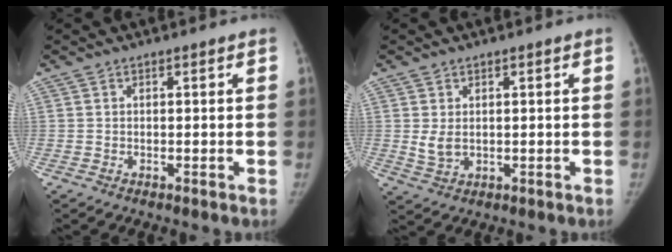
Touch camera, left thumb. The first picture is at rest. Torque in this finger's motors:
{"motor_torque": [-0.05, 0.08, 0.33, -0.41, 0.02]}